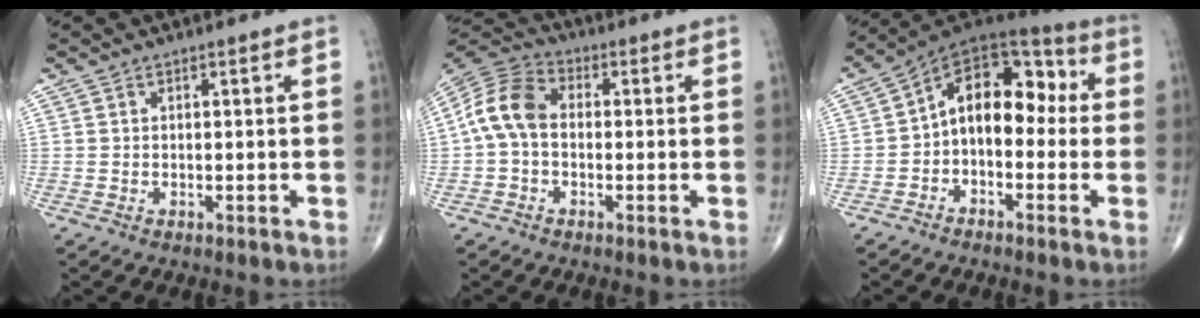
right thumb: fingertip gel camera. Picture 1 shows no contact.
{"total": 9.7, "force": [-0.3, 6.7, 7.0], "torque": [-0.134, 0.028, -0.021]}
{"total": 13.8, "force": [-0.5, 8.7, 10.7], "torque": [-0.122, 0.053, -0.026]}